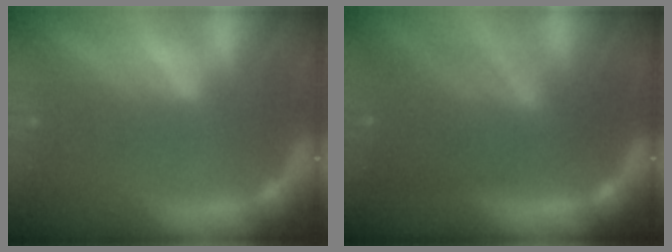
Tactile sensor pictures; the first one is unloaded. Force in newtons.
{"total": 7.5}